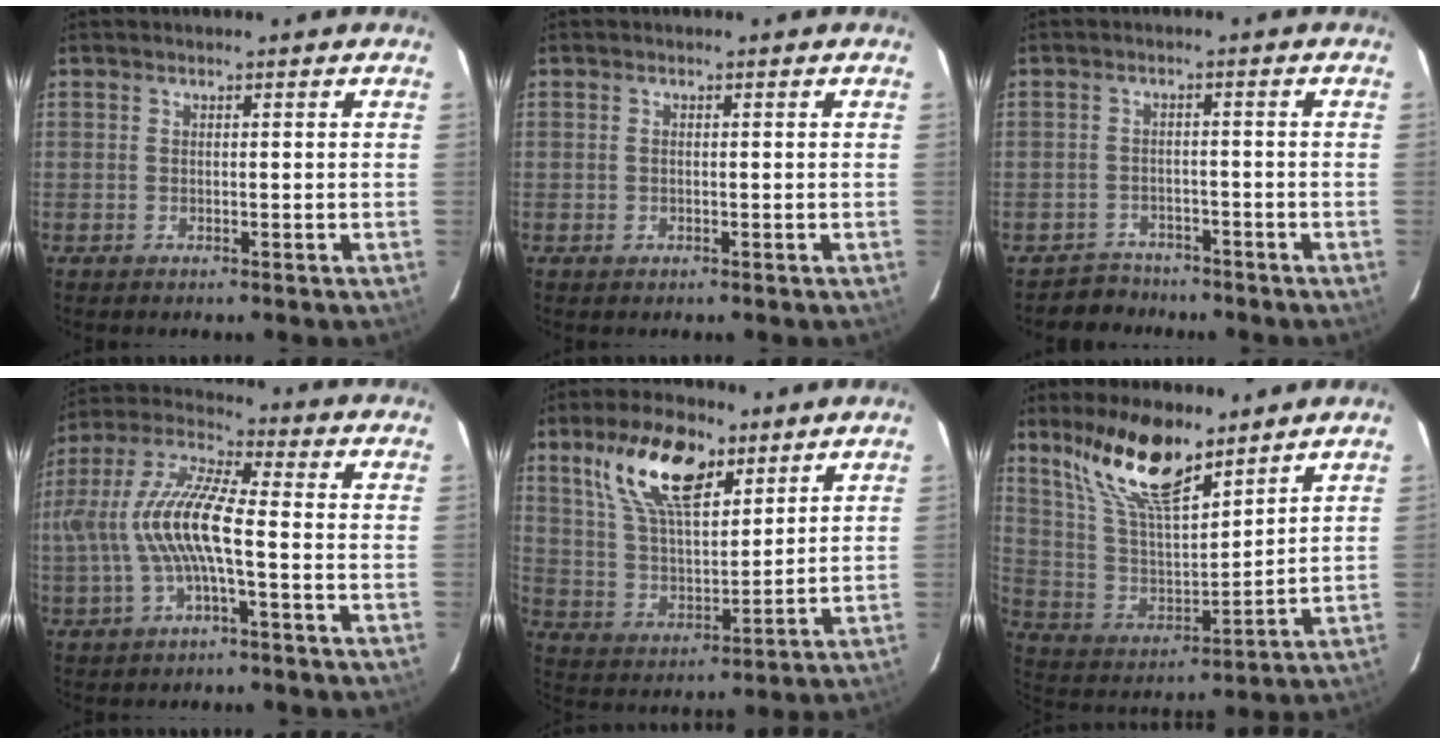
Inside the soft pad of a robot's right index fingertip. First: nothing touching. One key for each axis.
{"total": 0.5, "fx": 0.0, "fy": 0.4, "fz": 0.3, "tx": -0.006, "ty": 0.001, "tz": 0.000}
{"total": 4.3, "fx": -3.6, "fy": 2.1, "fz": -1.0, "tx": 0.008, "ty": 0.015, "tz": -0.059}
{"total": 13.3, "fx": -1.8, "fy": 2.8, "fz": 12.9, "tx": -0.255, "ty": 0.006, "tz": -0.033}
{"total": 15.3, "fx": 8.9, "fy": 6.6, "fz": 10.5, "tx": -0.194, "ty": 0.018, "tz": 0.170}
{"total": 16.1, "fx": 11.7, "fy": 4.9, "fz": 10.0, "tx": -0.193, "ty": 0.009, "tz": 0.233}